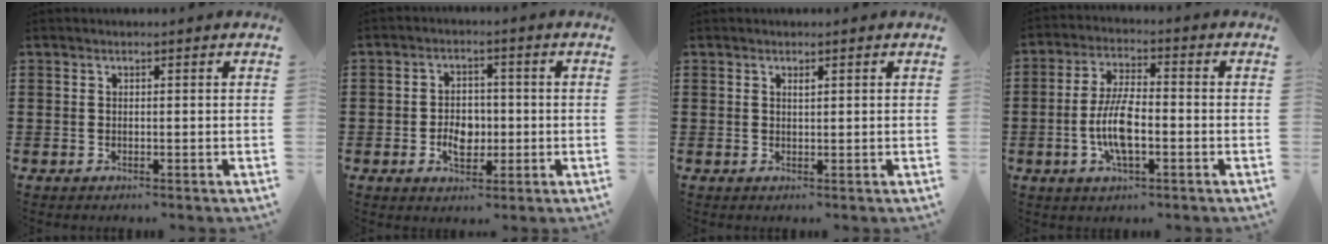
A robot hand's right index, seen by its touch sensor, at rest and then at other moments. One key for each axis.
{"total": 4.6, "fx": -1.0, "fy": 3.2, "fz": 3.2, "tx": -0.055, "ty": 0.005, "tz": -0.019}
{"total": 0.6, "fx": 0.3, "fy": 0.0, "fz": 0.5, "tx": -0.010, "ty": -0.003, "tz": 0.007}
{"total": 8.1, "fx": -1.8, "fy": 2.8, "fz": 7.3, "tx": -0.165, "ty": -0.007, "tz": -0.041}